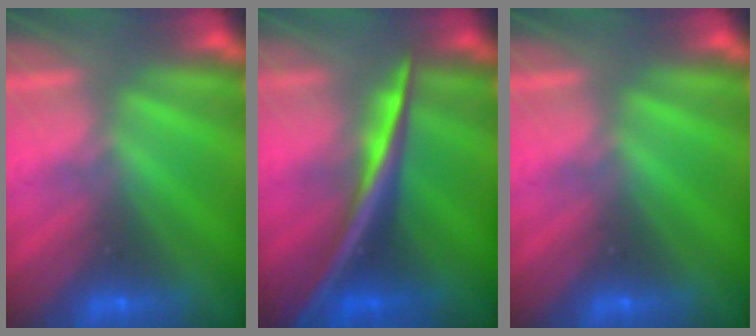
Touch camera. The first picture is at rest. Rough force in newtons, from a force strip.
{"total": 2.6}
{"total": 0.0}